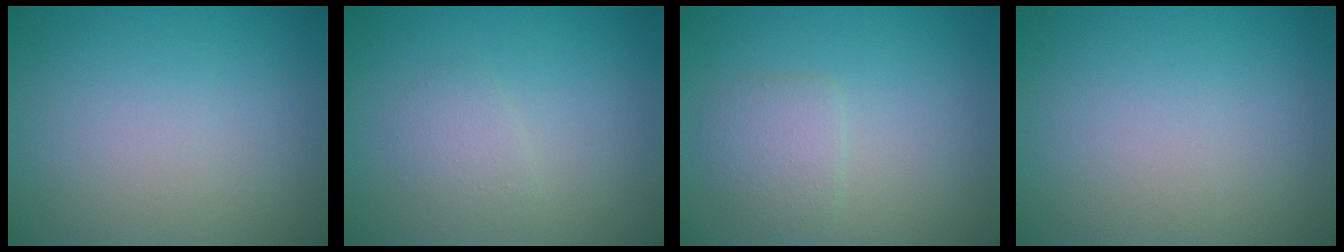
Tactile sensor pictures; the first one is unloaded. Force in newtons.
{"total": 1.4, "press": 1.4, "slide": 0.1}
{"total": 2.2, "press": 2.2, "slide": 0.1}
{"total": 0.0}